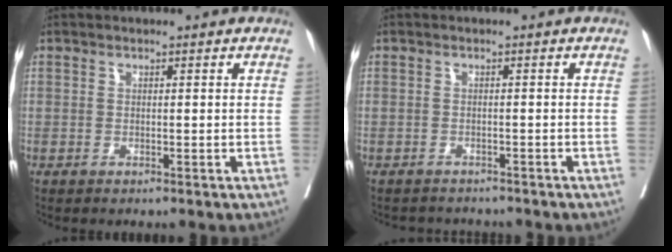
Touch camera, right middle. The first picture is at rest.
{"total": 3.7, "force": [-3.6, 1.0, 0.0], "torque": [0.008, -0.005, -0.055]}